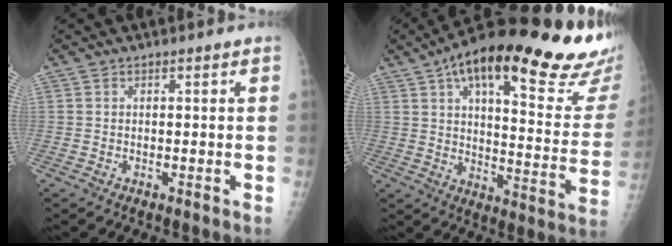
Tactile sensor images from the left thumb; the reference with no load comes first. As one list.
[{"total": 33.0, "force": [20.5, 9.5, 24.0], "torque": [-0.294, -0.040, 0.281]}]